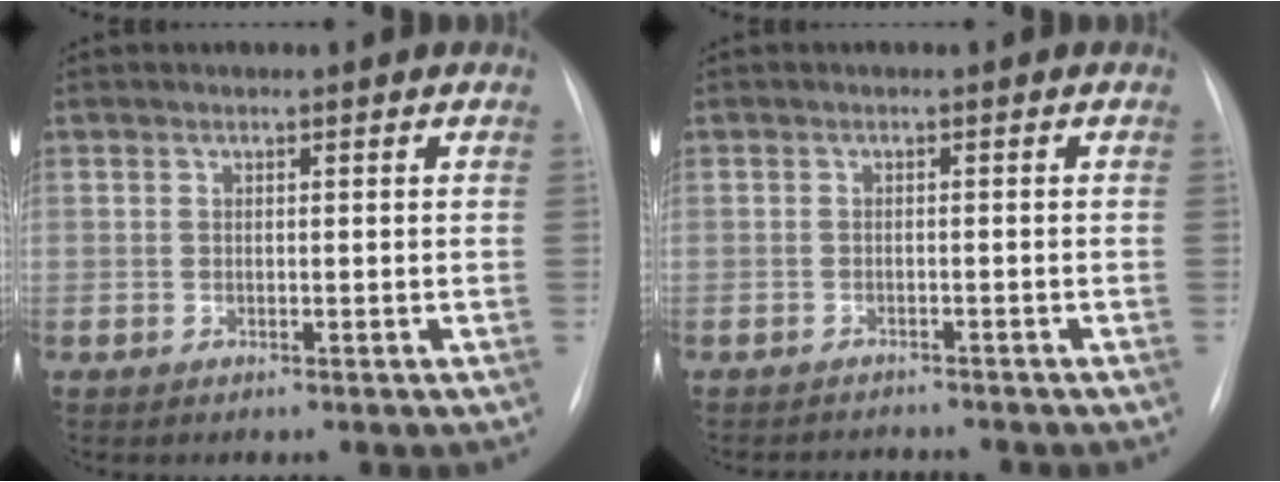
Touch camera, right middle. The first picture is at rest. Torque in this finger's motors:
{"motor_torque": [0.26, -0.27, -0.05, -0.01]}